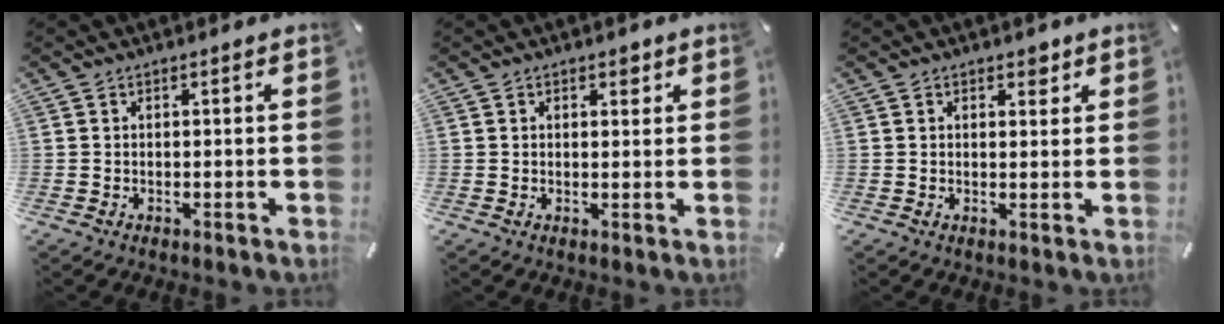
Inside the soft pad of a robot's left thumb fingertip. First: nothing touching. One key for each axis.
{"total": 1.5, "fx": 0.9, "fy": 0.9, "fz": 0.7, "tx": -0.001, "ty": -0.003, "tz": 0.012}
{"total": 2.0, "fx": 1.3, "fy": 1.3, "fz": 0.8, "tx": 0.004, "ty": -0.006, "tz": 0.018}